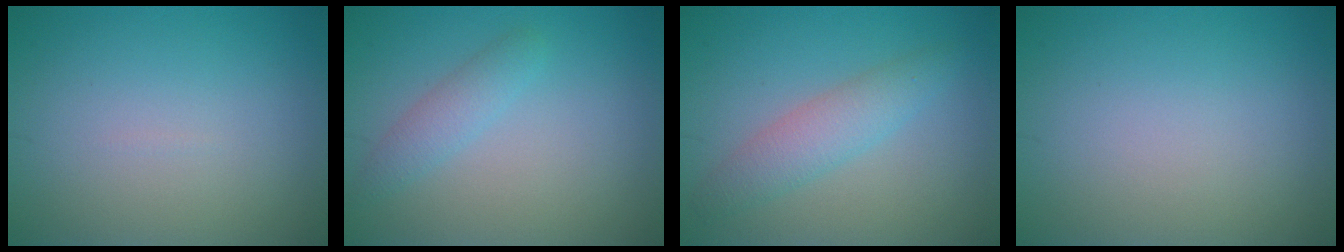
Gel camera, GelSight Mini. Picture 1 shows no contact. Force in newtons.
{"total": 1.9, "press": 1.9, "slide": 0.1}
{"total": 3.1, "press": 3.1, "slide": 0.2}
{"total": 0.0}